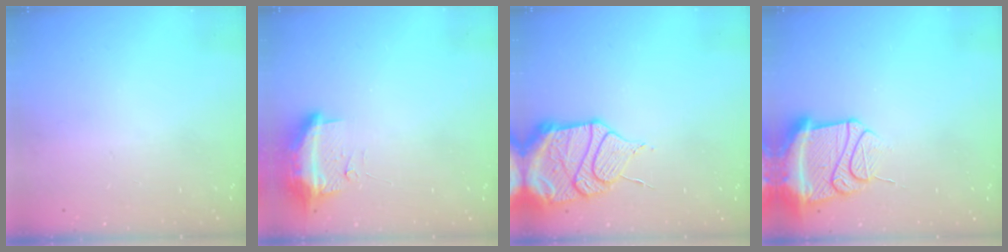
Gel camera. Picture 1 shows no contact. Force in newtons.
{"total": 10.0, "press": 9.9, "slide": 1.7}
{"total": 16.9, "press": 16.3, "slide": 4.2}
{"total": 15.3, "press": 15.2, "slide": 1.8}